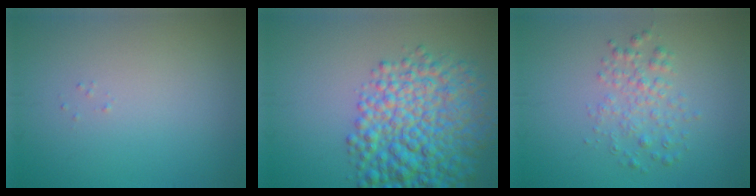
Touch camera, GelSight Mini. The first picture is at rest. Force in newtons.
{"total": 9.7, "press": 9.7, "slide": 0.3}
{"total": 2.5, "press": 2.5, "slide": 0.0}